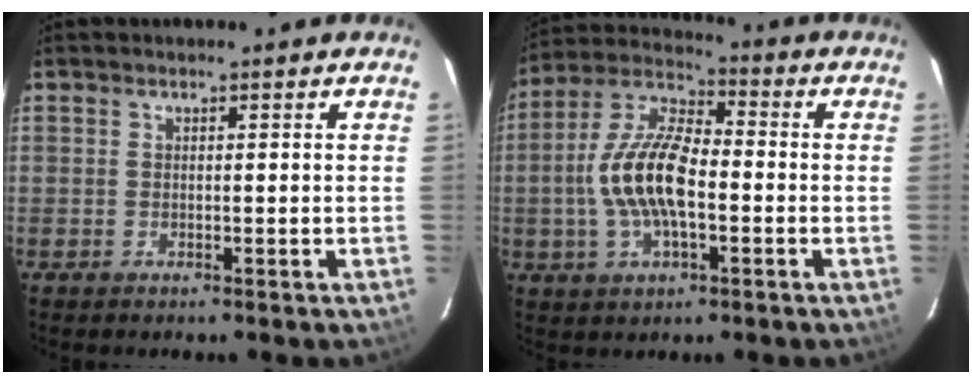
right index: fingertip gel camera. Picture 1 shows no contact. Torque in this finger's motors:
{"motor_torque": [1.36, -0.78, 1.05, 0.21]}